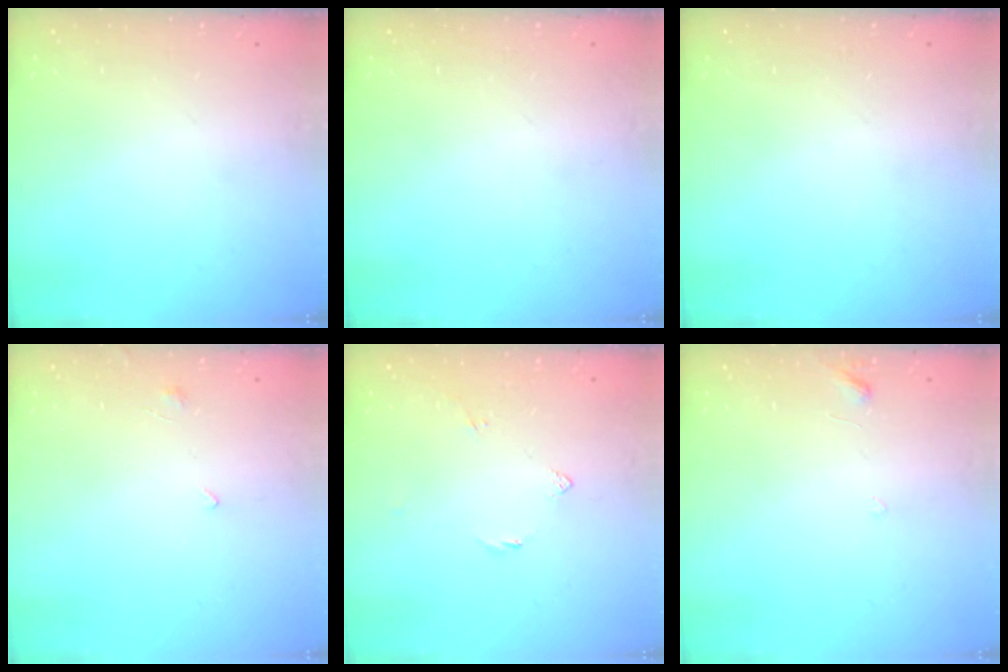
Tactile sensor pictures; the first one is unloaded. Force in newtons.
{"total": 0.0}
{"total": 0.0}
{"total": 0.9, "press": 0.8, "slide": 0.4}
{"total": 2.6, "press": 2.5, "slide": 0.7}
{"total": 3.8, "press": 3.8, "slide": 0.5}